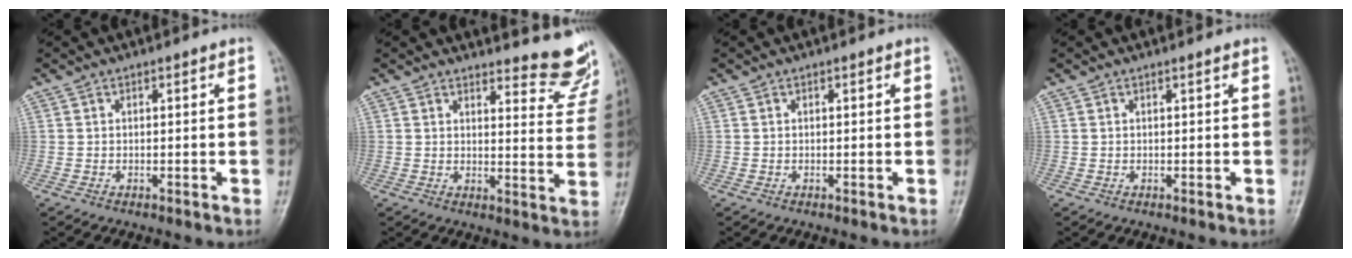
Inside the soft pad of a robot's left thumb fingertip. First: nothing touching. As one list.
[{"total": 10.7, "force": [10.1, 2.4, 2.8], "torque": [-0.005, -0.102, 0.100]}, {"total": 0.0}, {"total": 0.0}]